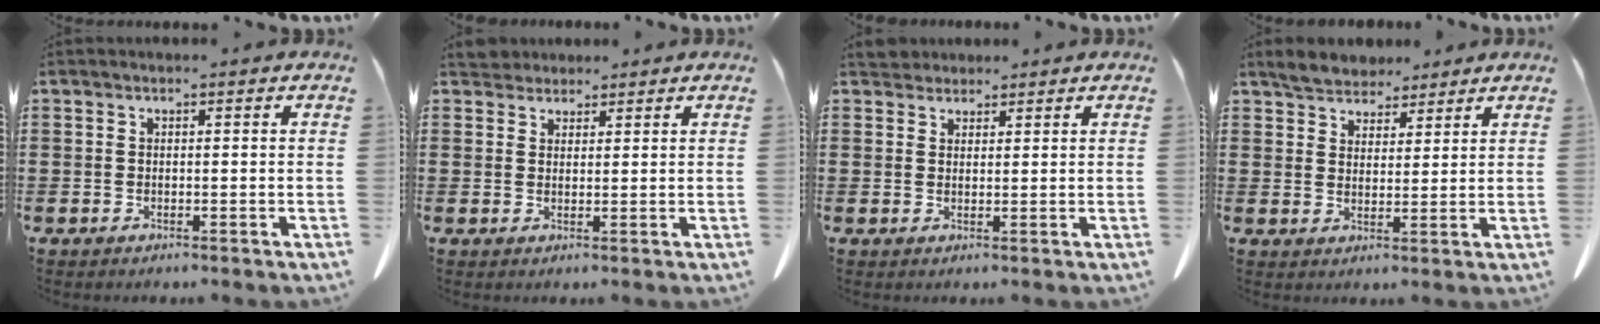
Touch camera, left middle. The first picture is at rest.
{"total": 2.5, "force": [2.4, 0.8, 0.0], "torque": [-0.006, 0.000, 0.048]}
{"total": 2.4, "force": [2.2, 0.7, 0.1], "torque": [-0.009, 0.000, 0.046]}
{"total": 4.3, "force": [4.0, 1.6, 0.3], "torque": [-0.023, -0.006, 0.076]}